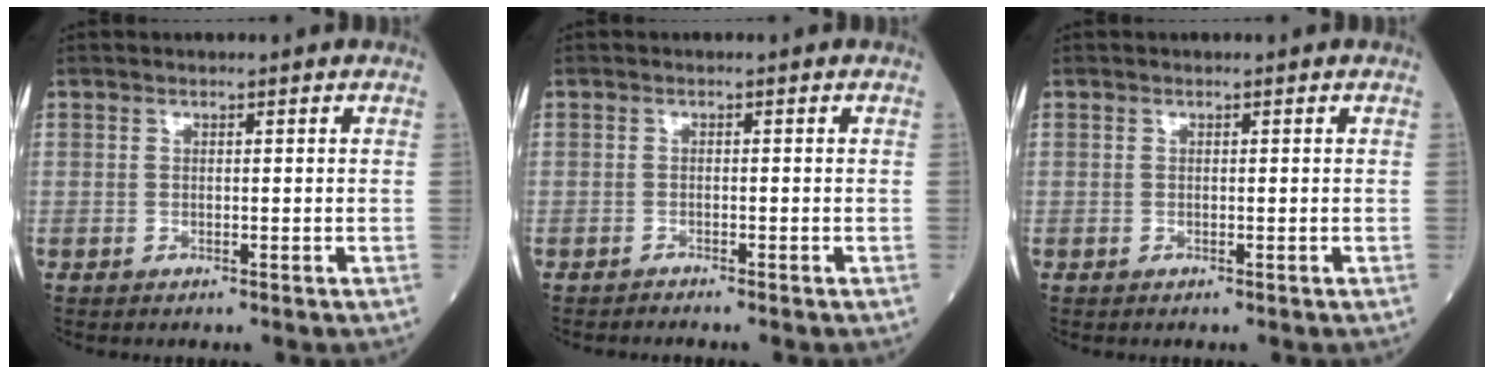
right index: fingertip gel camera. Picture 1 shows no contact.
{"total": 1.2, "force": [-1.1, -0.3, 0.2], "torque": [-0.003, 0.001, -0.014]}
{"total": 0.0}